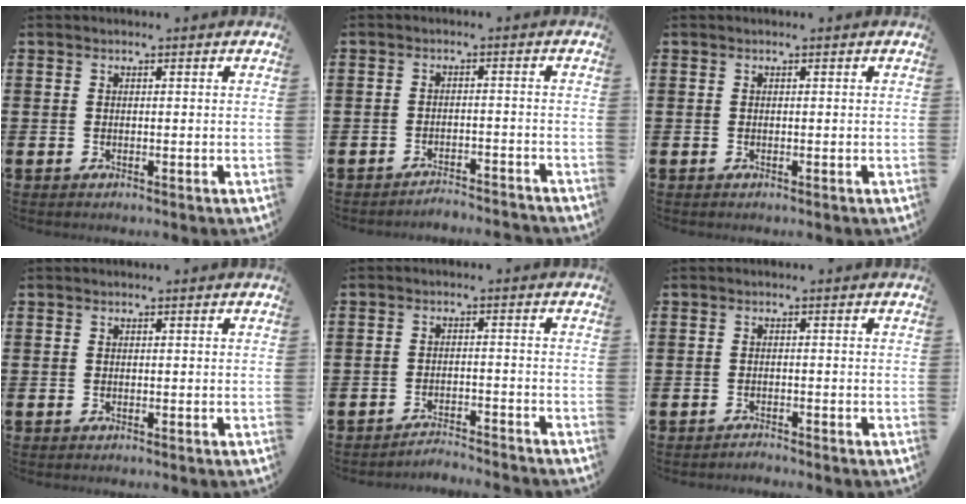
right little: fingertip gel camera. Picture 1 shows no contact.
{"total": 2.2, "force": [-2.2, -0.1, 0.0], "torque": [-0.004, 0.004, -0.046]}
{"total": 0.0}
{"total": 0.0}
{"total": 2.4, "force": [-2.4, -0.2, -0.1], "torque": [-0.003, 0.004, -0.052]}
{"total": 1.0, "force": [-1.0, 0.0, -0.1], "torque": [-0.001, 0.001, -0.021]}